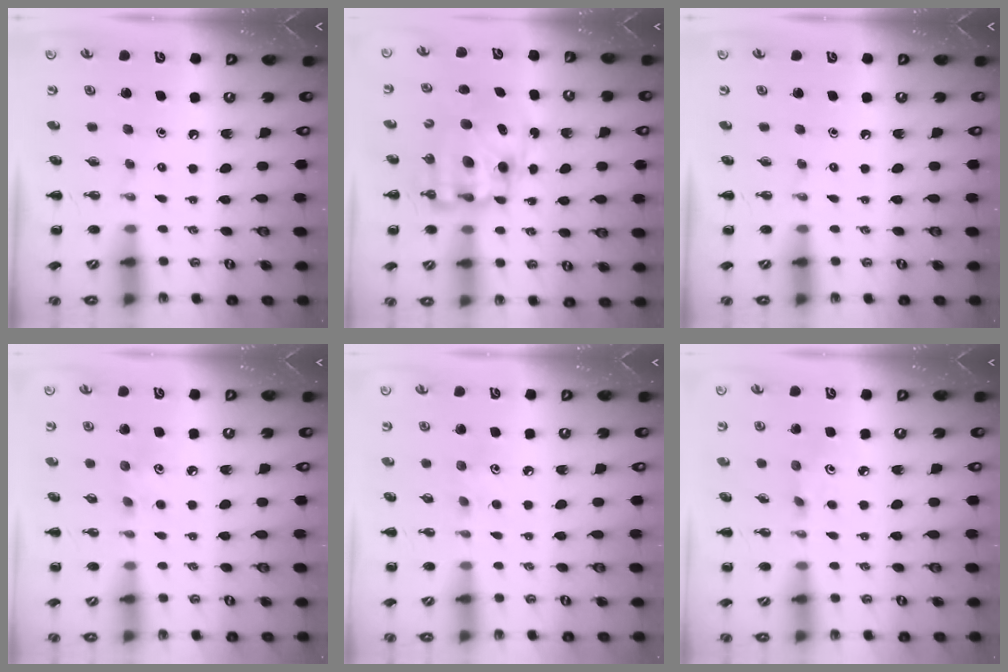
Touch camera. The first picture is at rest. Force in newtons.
{"total": 12.0, "press": 11.7, "slide": 2.9}
{"total": 0.0}
{"total": 3.9, "press": 3.8, "slide": 0.8}
{"total": 2.8, "press": 2.7, "slide": 0.7}
{"total": 2.6, "press": 2.5, "slide": 0.7}